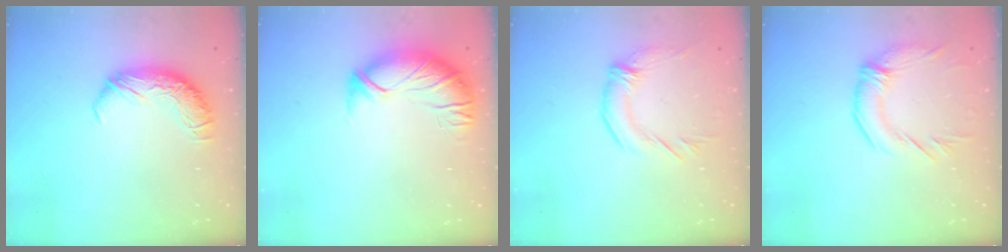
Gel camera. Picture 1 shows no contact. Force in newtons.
{"total": 2.9, "press": 1.4, "slide": 2.5}
{"total": 1.9, "press": 0.8, "slide": 1.7}
{"total": 2.8, "press": 1.9, "slide": 2.2}